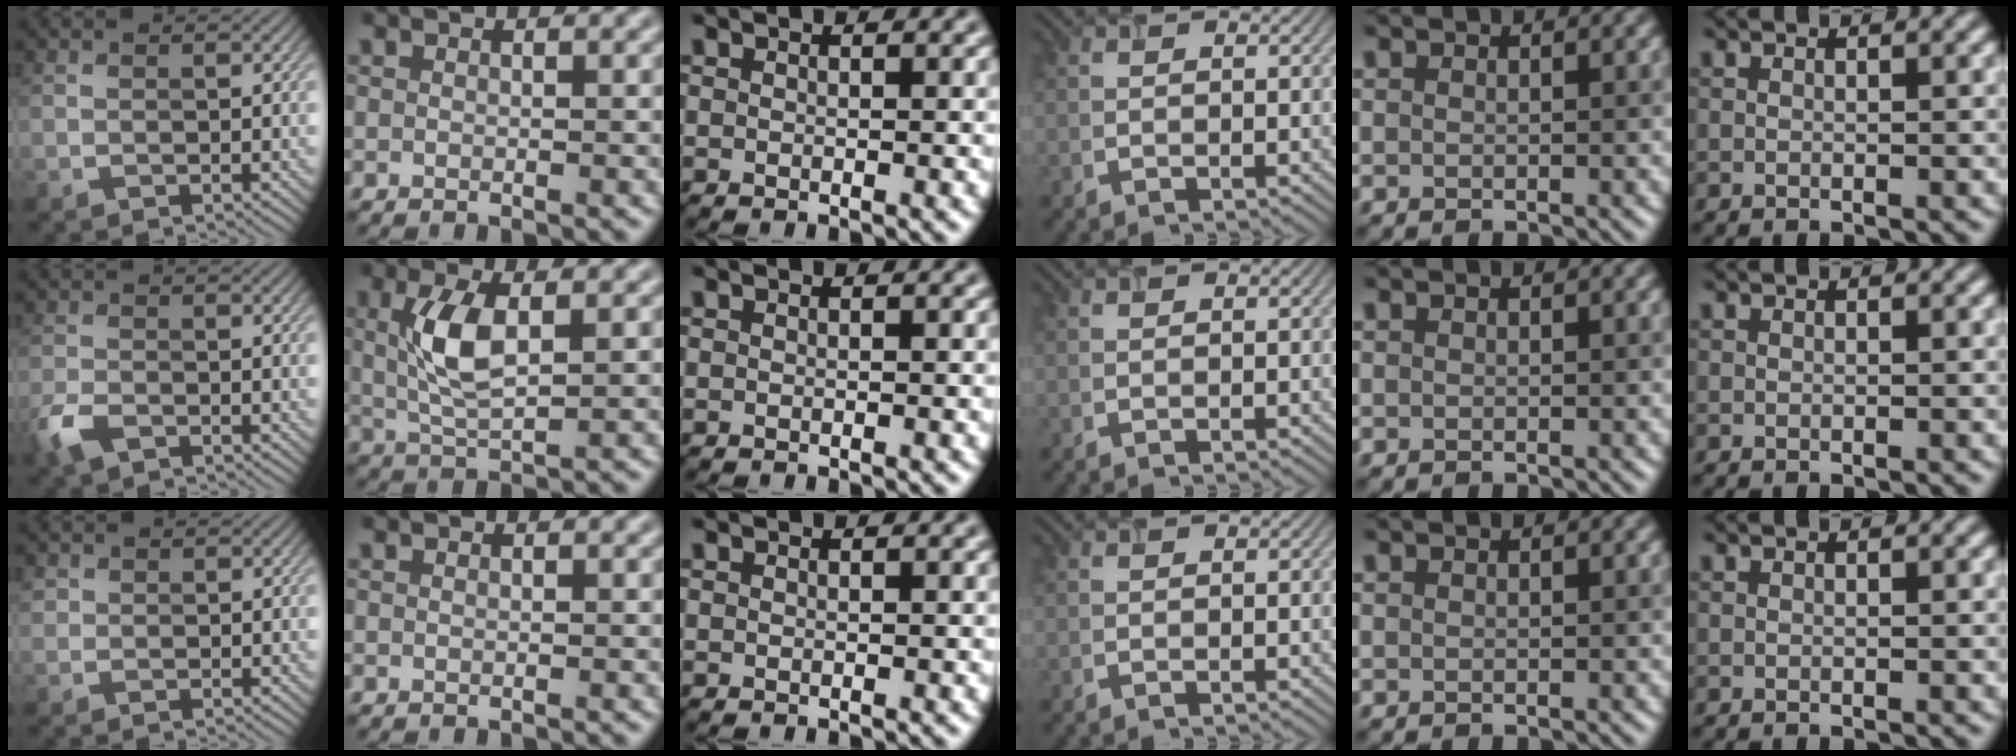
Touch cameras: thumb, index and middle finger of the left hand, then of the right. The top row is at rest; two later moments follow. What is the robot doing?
{"motion": "insert", "object": "airpods case & airpods"}